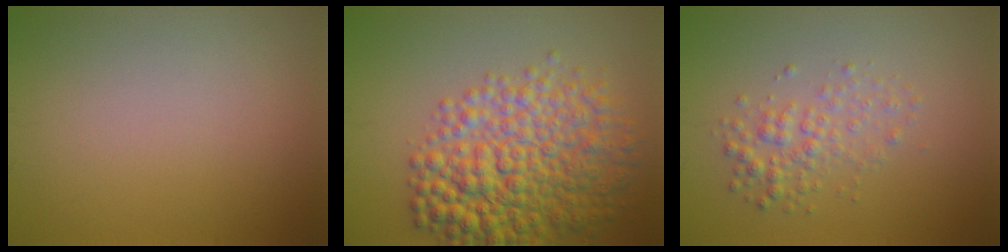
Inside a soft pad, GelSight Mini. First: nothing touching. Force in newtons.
{"total": 9.3, "press": 9.3, "slide": 0.1}
{"total": 2.5, "press": 2.5, "slide": 0.0}